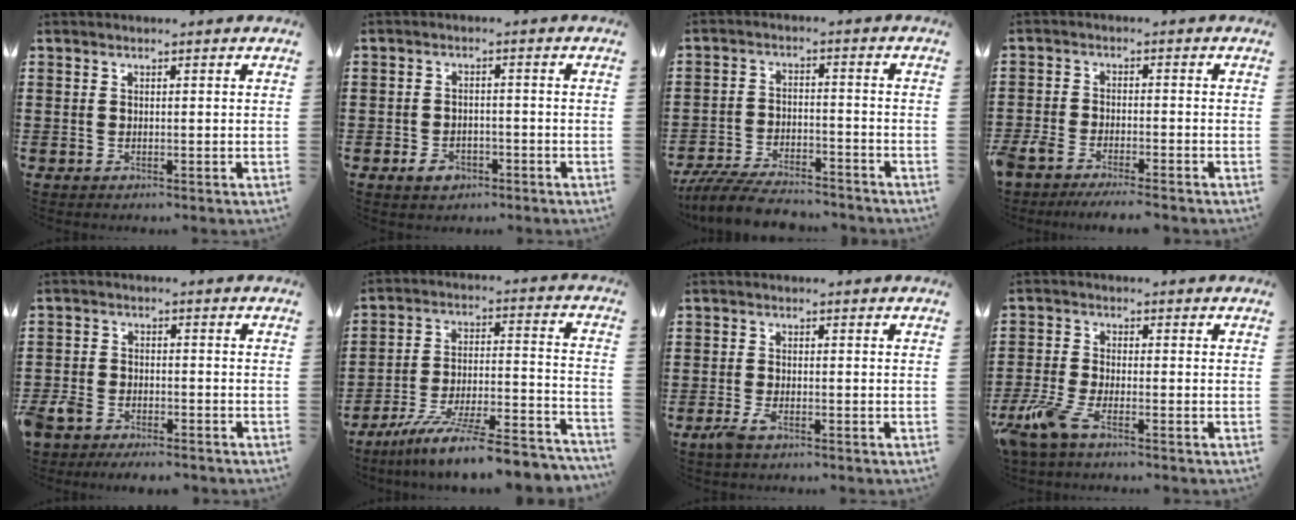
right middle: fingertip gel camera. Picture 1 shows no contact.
{"total": 2.8, "force": [-1.8, 1.6, 1.4], "torque": [-0.026, 0.004, -0.036]}
{"total": 7.0, "force": [-6.5, 1.2, 2.2], "torque": [-0.048, 0.005, -0.126]}
{"total": 4.2, "force": [-4.0, 0.5, 1.4], "torque": [-0.052, -0.012, -0.088]}
{"total": 4.2, "force": [-3.8, 1.4, 1.1], "torque": [-0.048, -0.003, -0.086]}
{"total": 10.6, "force": [-8.9, 0.0, 5.7], "torque": [-0.093, 0.006, -0.173]}
{"total": 2.5, "force": [-1.4, 0.8, 2.0], "torque": [-0.049, -0.005, -0.030]}
{"total": 5.4, "force": [-3.6, 1.4, 3.7], "torque": [-0.116, -0.021, -0.078]}